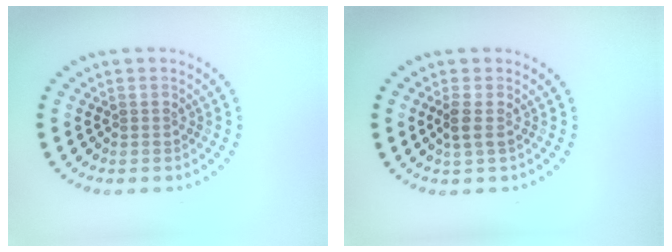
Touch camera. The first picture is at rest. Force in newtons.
{"total": 1.5, "press": 1.3, "slide": 0.7}